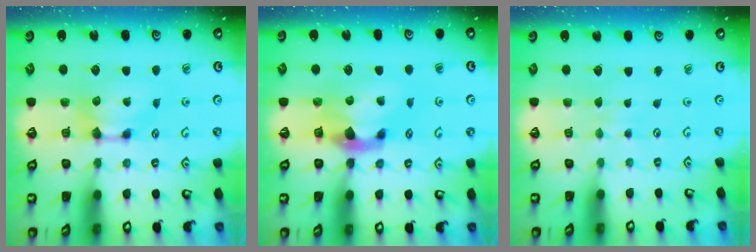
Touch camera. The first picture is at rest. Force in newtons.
{"total": 2.8, "press": 2.5, "slide": 1.3}
{"total": 3.9, "press": 3.9, "slide": 0.4}